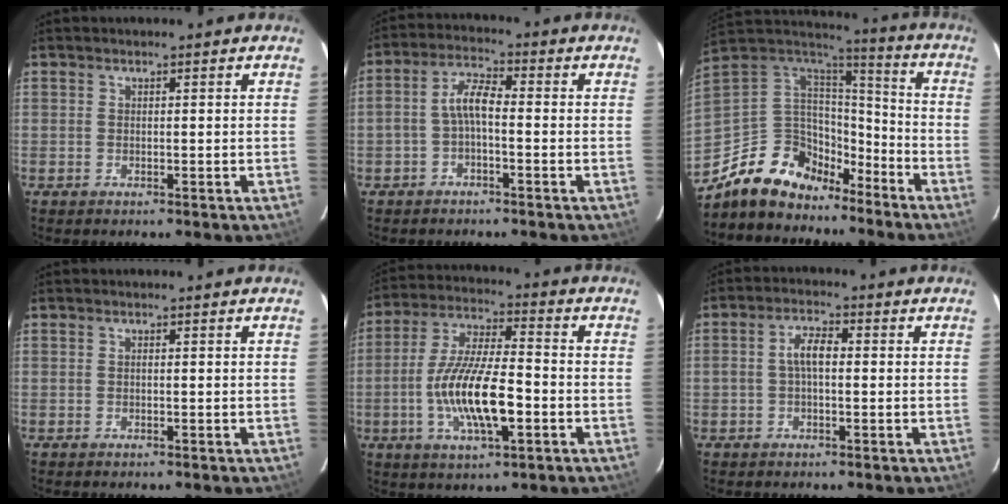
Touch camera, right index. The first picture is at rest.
{"total": 4.5, "force": [-1.5, 1.6, 4.0], "torque": [-0.088, 0.017, -0.032]}
{"total": 17.4, "force": [-12.5, 10.1, 6.6], "torque": [-0.160, 0.024, -0.213]}
{"total": 0.0}
{"total": 14.7, "force": [-3.9, 4.1, 13.5], "torque": [-0.271, -0.006, -0.072]}
{"total": 4.0, "force": [-0.2, 1.7, 3.6], "torque": [-0.072, 0.013, -0.004]}